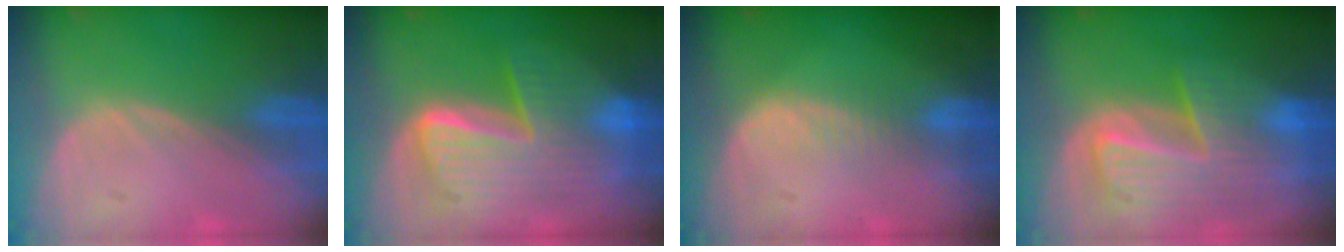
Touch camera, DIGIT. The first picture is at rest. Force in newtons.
{"total": 9.9, "press": 9.9, "slide": 0.9}
{"total": 2.4, "press": 2.4, "slide": 0.2}
{"total": 10.3, "press": 8.9, "slide": 5.1}